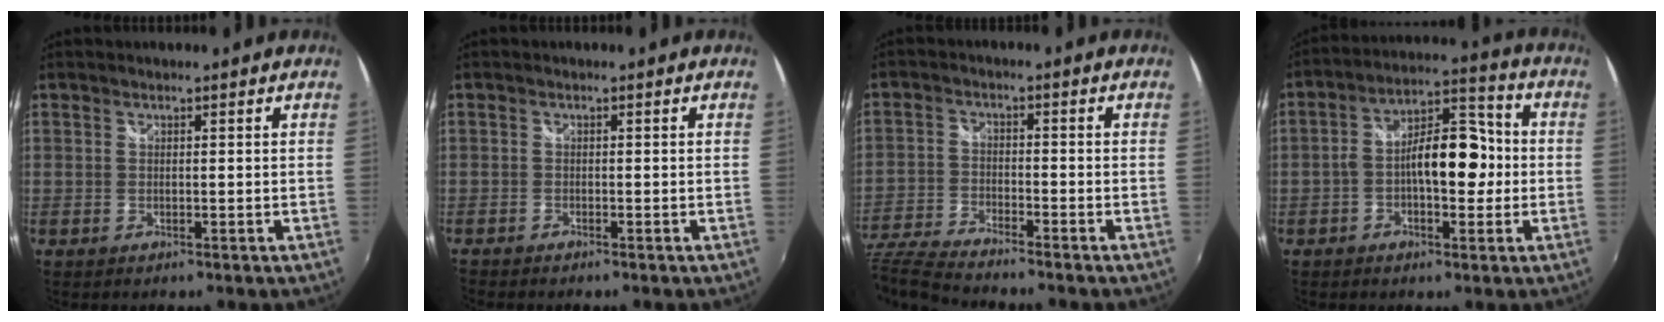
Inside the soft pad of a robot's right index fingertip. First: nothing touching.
{"total": 1.4, "force": [-1.3, -0.1, 0.3], "torque": [-0.015, -0.009, -0.027]}
{"total": 11.1, "force": [-9.8, 1.3, 5.1], "torque": [-0.130, -0.028, -0.192]}
{"total": 10.8, "force": [-1.3, 5.1, 9.5], "torque": [-0.159, 0.030, -0.022]}